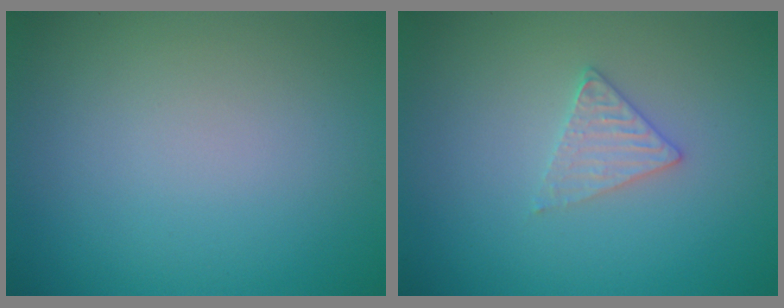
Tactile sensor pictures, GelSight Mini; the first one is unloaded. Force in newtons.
{"total": 1.8, "press": 1.8, "slide": 0.3}